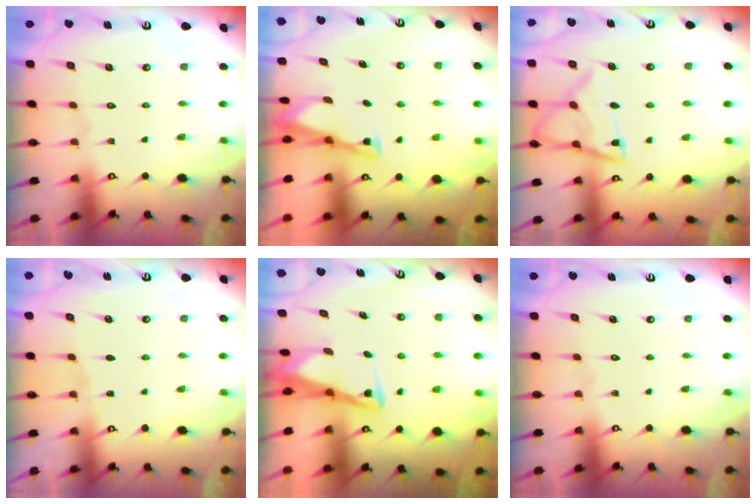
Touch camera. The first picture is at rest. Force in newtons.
{"total": 2.9, "press": 2.9, "slide": 0.4}
{"total": 12.1, "press": 12.1, "slide": 1.1}
{"total": 1.5, "press": 1.4, "slide": 0.2}
{"total": 3.6, "press": 3.5, "slide": 0.8}
{"total": 0.0}